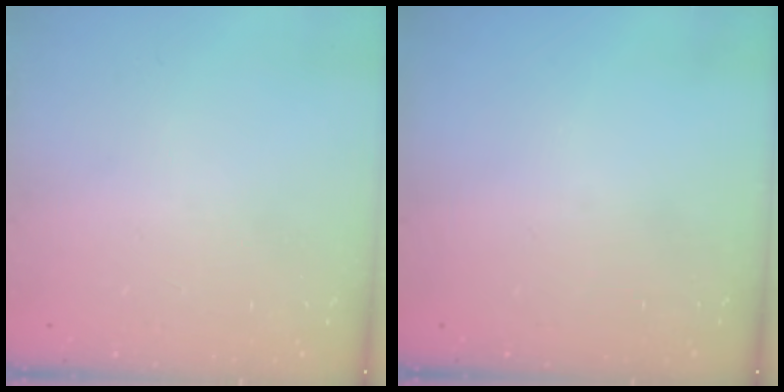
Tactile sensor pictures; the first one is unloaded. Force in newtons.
{"total": 0.0}